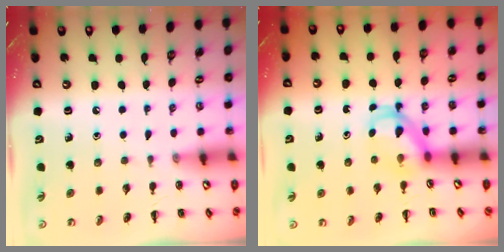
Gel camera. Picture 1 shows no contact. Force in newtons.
{"total": 4.1, "press": 4.0, "slide": 0.7}